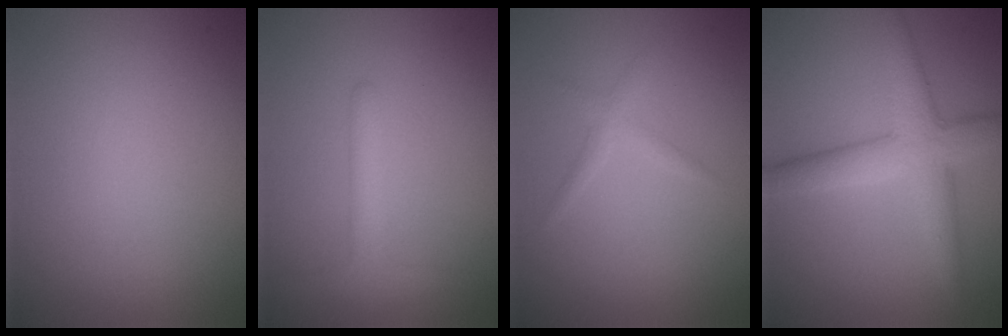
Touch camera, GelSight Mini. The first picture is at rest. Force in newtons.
{"total": 2.6, "press": 2.6, "slide": 0.1}
{"total": 1.2, "press": 1.2, "slide": 0.1}
{"total": 5.3, "press": 5.3, "slide": 0.1}